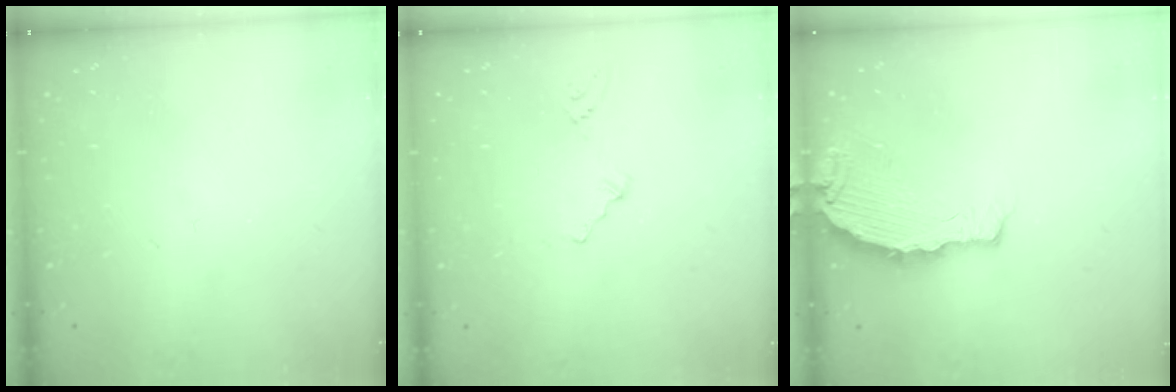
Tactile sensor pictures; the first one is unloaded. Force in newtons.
{"total": 1.6, "press": 1.2, "slide": 1.0}
{"total": 5.0, "press": 4.9, "slide": 0.4}